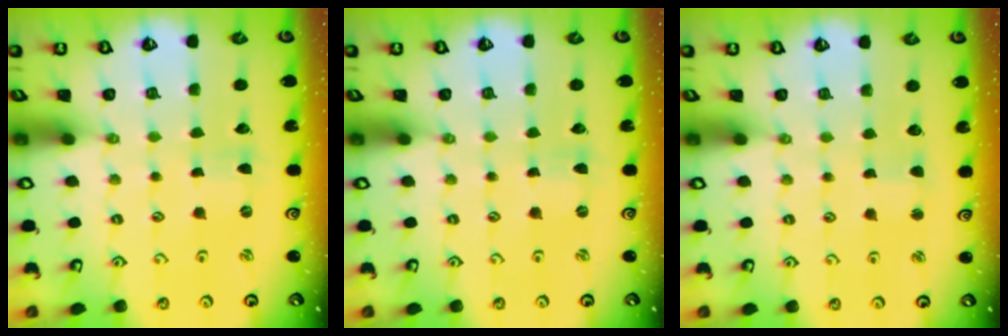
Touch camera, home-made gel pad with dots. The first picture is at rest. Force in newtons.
{"total": 0.0}
{"total": 1.4, "press": 1.4, "slide": 0.3}